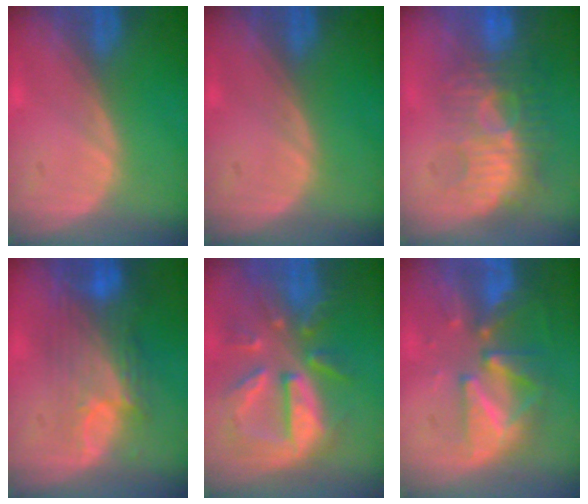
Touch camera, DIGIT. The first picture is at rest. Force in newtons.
{"total": 0.0}
{"total": 9.1, "press": 8.7, "slide": 2.7}
{"total": 9.7, "press": 8.0, "slide": 5.5}
{"total": 10.8, "press": 9.5, "slide": 5.2}
{"total": 9.5, "press": 8.6, "slide": 4.0}